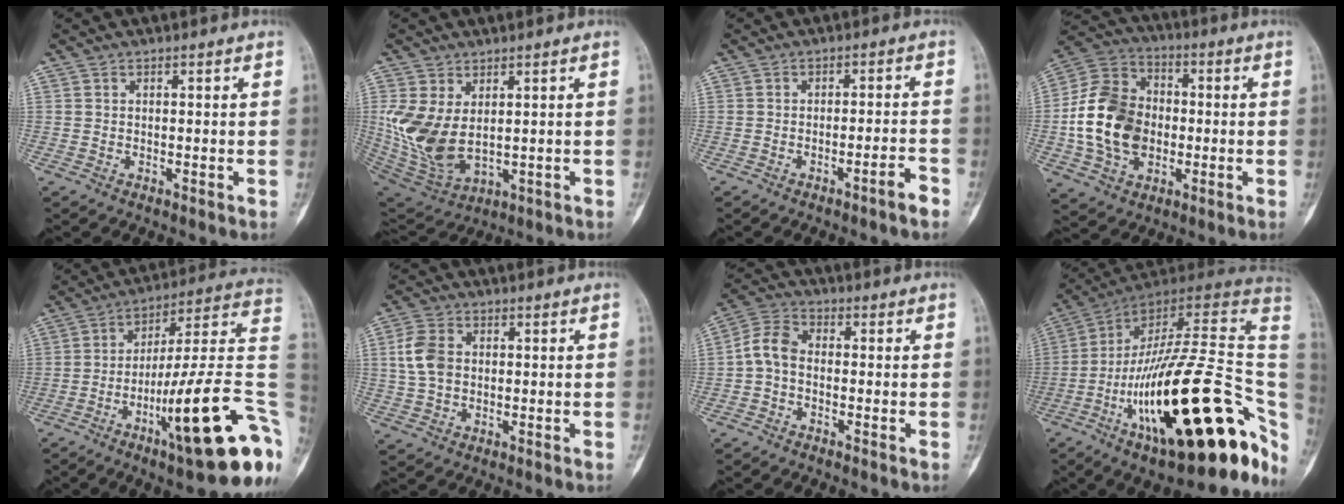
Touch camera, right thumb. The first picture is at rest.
{"total": 12.2, "force": [1.2, 7.4, 9.7], "torque": [-0.199, -0.012, 0.048]}
{"total": 3.7, "force": [-2.4, 0.1, 2.7], "torque": [-0.044, 0.025, -0.035]}
{"total": 17.1, "force": [-2.1, 12.8, 11.1], "torque": [-0.186, 0.026, -0.041]}
{"total": 27.3, "force": [-8.8, 5.2, 25.3], "torque": [-0.297, 0.047, -0.127]}
{"total": 6.5, "force": [0.6, 4.7, 4.4], "torque": [-0.087, 0.008, 0.010]}
{"total": 5.8, "force": [-1.1, 3.9, 4.1], "torque": [-0.074, 0.025, -0.035]}
{"total": 37.1, "force": [-9.6, 12.3, 33.6], "torque": [-0.434, 0.059, -0.153]}